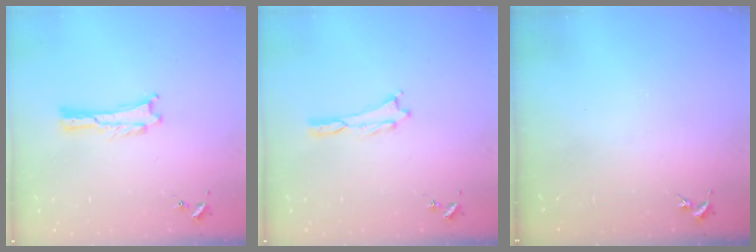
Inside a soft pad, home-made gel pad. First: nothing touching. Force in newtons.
{"total": 0.0}
{"total": 0.0}